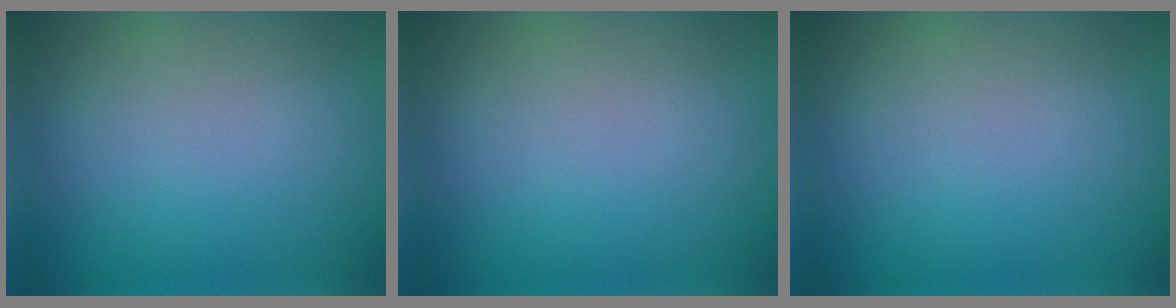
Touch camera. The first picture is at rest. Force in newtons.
{"total": 0.0}
{"total": 0.0}